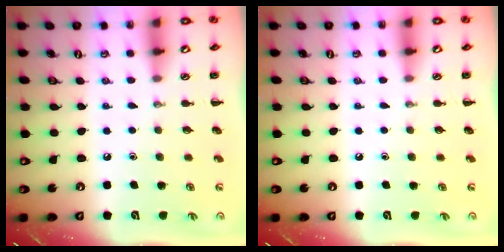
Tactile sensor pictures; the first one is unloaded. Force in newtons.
{"total": 0.0}